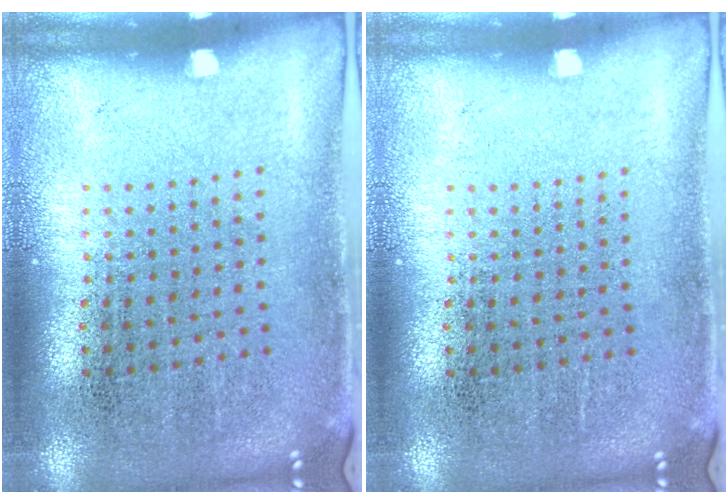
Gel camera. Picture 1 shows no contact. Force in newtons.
{"total": 0.0}